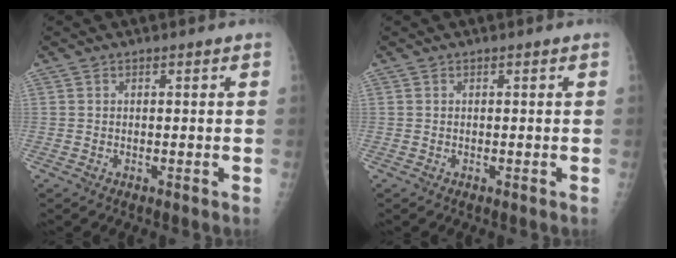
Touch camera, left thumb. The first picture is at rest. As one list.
[{"total": 0.0}]